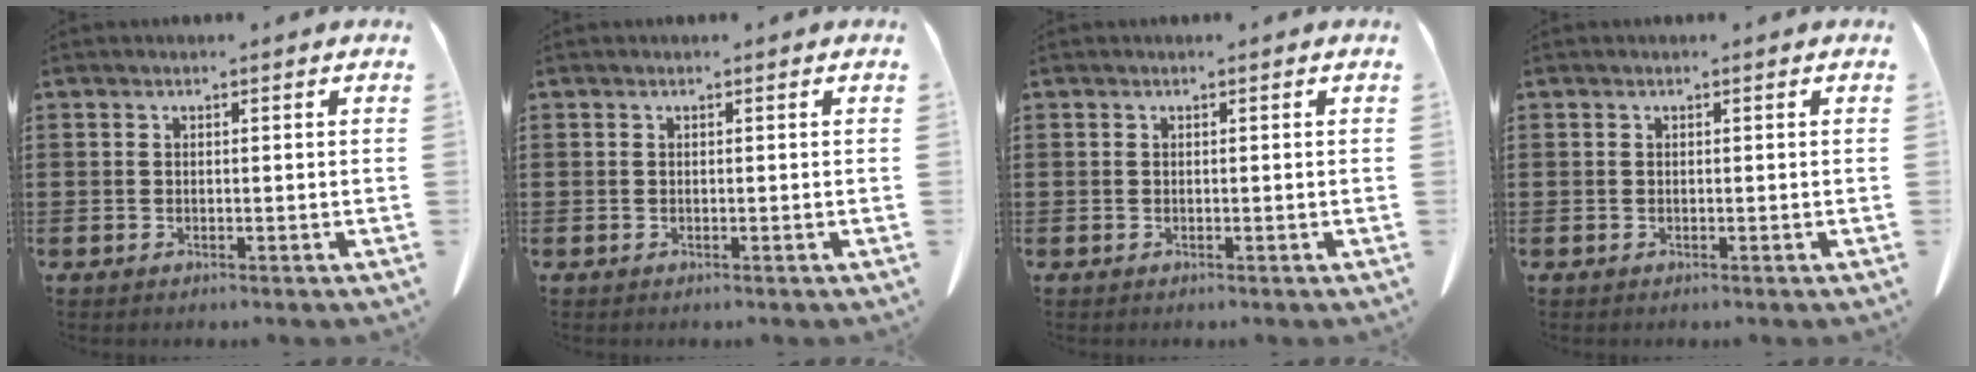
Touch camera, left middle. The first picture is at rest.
{"total": 0.0}
{"total": 0.0}
{"total": 0.0}